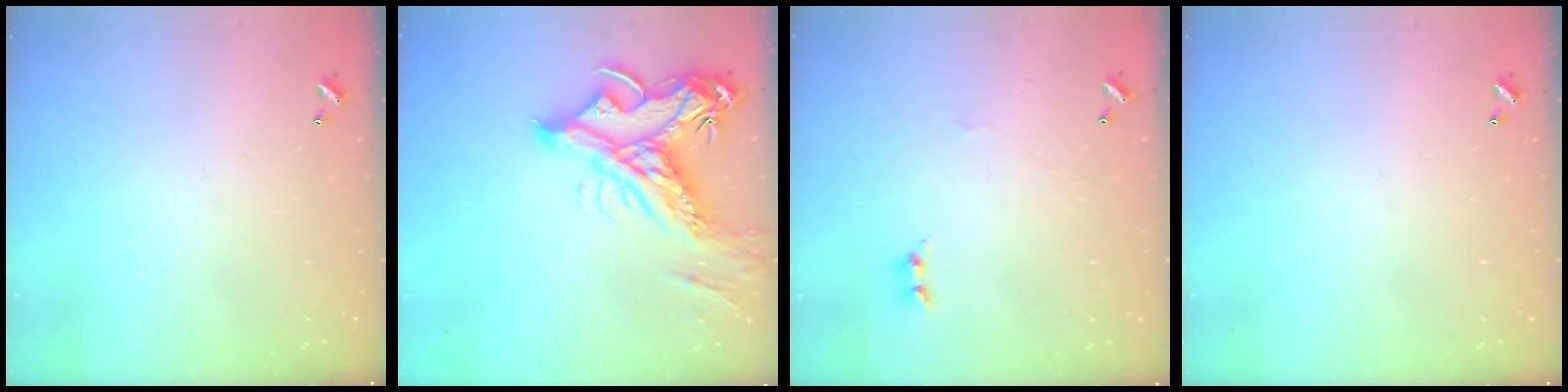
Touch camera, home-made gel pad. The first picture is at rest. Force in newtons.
{"total": 15.2, "press": 15.0, "slide": 2.6}
{"total": 1.7, "press": 1.6, "slide": 0.5}
{"total": 0.0}